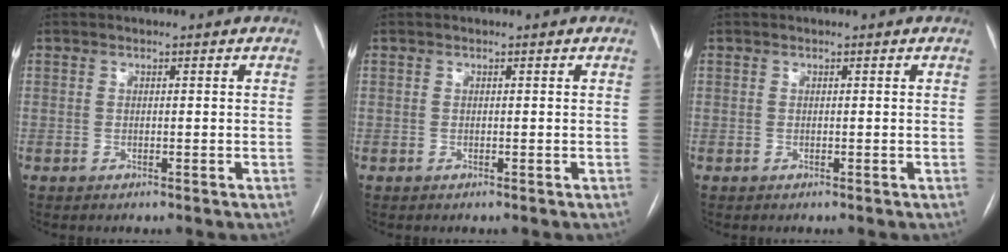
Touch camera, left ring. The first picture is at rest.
{"total": 0.0}
{"total": 0.0}